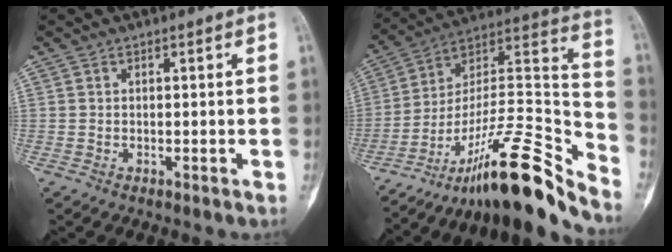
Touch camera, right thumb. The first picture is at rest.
{"total": 24.1, "force": [-18.5, 4.0, 14.8], "torque": [-0.209, 0.132, -0.310]}